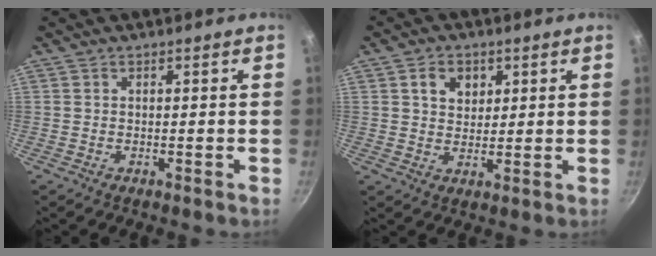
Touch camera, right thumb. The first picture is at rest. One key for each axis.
{"total": 5.2, "fx": 2.0, "fy": 4.0, "fz": 2.6, "tx": -0.021, "ty": -0.005, "tz": 0.033}